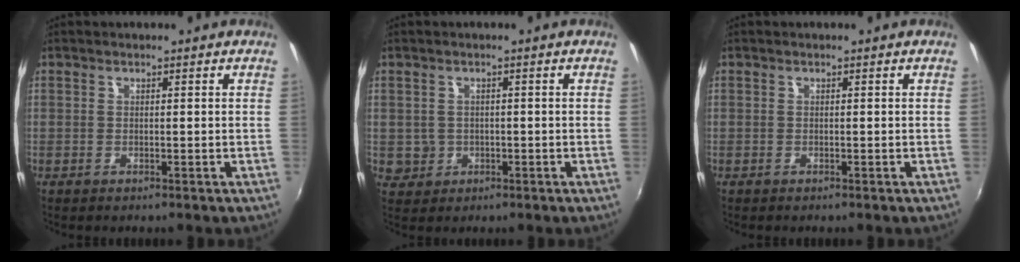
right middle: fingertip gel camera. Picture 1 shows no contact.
{"total": 3.5, "force": [-0.4, 3.4, 0.7], "torque": [-0.017, 0.001, -0.001]}
{"total": 0.0}